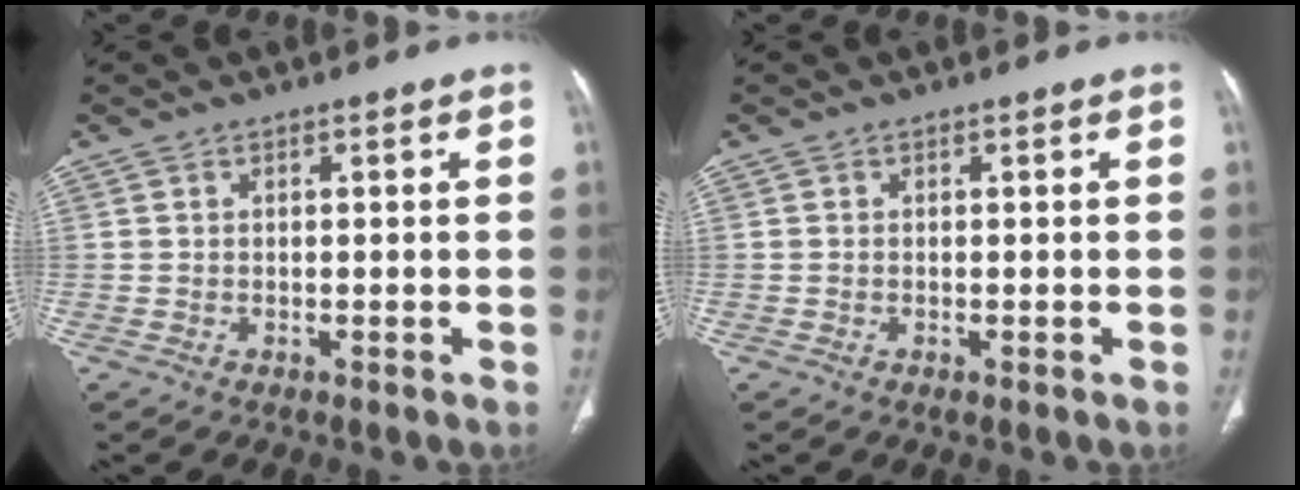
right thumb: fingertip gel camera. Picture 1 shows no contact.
{"total": 0.0}